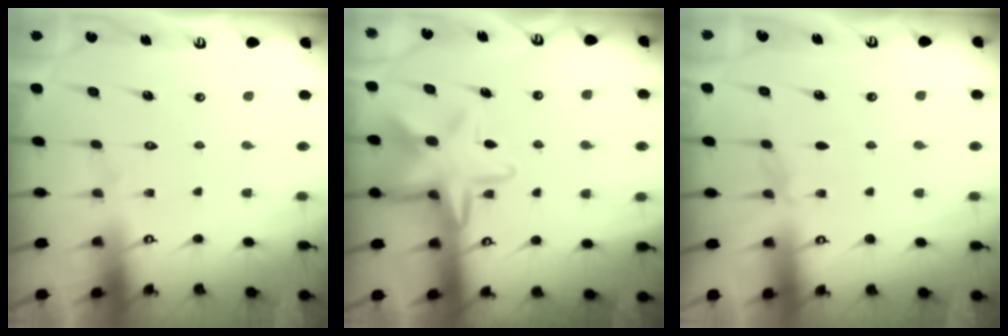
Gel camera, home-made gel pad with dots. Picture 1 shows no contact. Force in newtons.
{"total": 12.3, "press": 12.2, "slide": 1.3}
{"total": 2.1, "press": 2.0, "slide": 0.4}